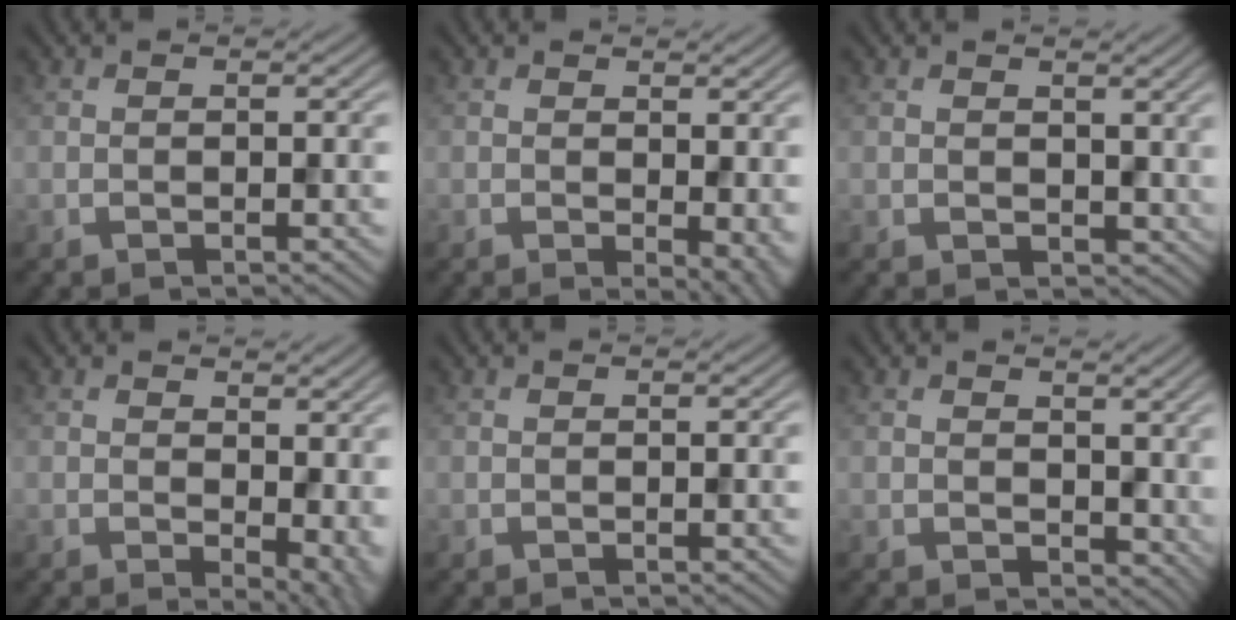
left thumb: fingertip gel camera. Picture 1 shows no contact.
{"total": 4.4, "force": [-0.2, 2.2, 3.8], "torque": [-0.047, -0.010, 0.006]}
{"total": 3.4, "force": [0.9, 2.6, 2.1], "torque": [-0.044, -0.009, 0.019]}
{"total": 6.5, "force": [0.4, 3.8, 5.2], "torque": [-0.067, -0.015, 0.017]}
{"total": 0.0}
{"total": 4.2, "force": [1.3, 3.1, 2.6], "torque": [-0.053, -0.011, 0.026]}